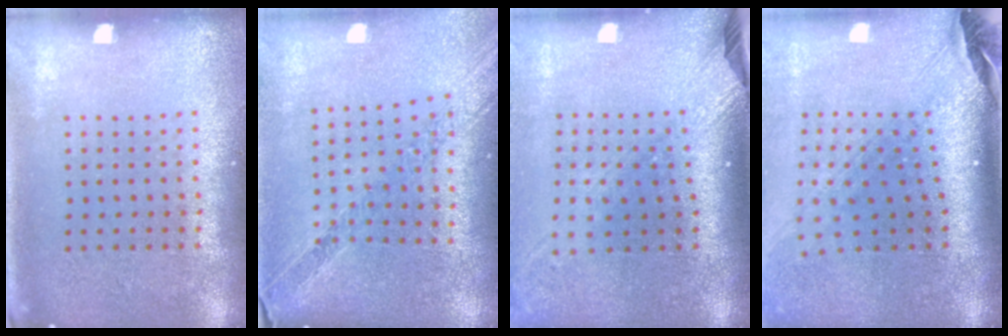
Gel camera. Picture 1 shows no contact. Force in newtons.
{"total": 1.1, "press": 1.1, "slide": 0.1}
{"total": 2.4, "press": 1.8, "slide": 1.7}
{"total": 2.9, "press": 2.0, "slide": 2.0}